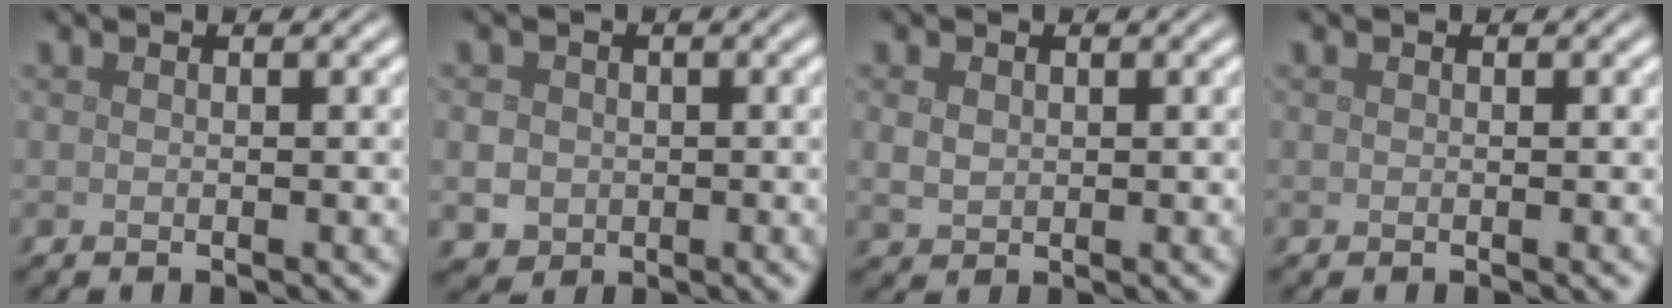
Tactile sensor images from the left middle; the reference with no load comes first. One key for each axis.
{"total": 3.0, "fx": -0.2, "fy": 2.9, "fz": 0.9, "tx": -0.006, "ty": 0.004, "tz": -0.011}
{"total": 1.6, "fx": 0.4, "fy": 1.3, "fz": 0.9, "tx": -0.019, "ty": -0.002, "tz": 0.010}
{"total": 0.0}